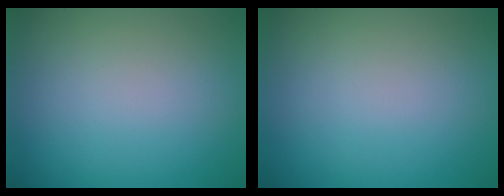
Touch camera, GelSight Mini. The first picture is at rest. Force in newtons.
{"total": 0.0}